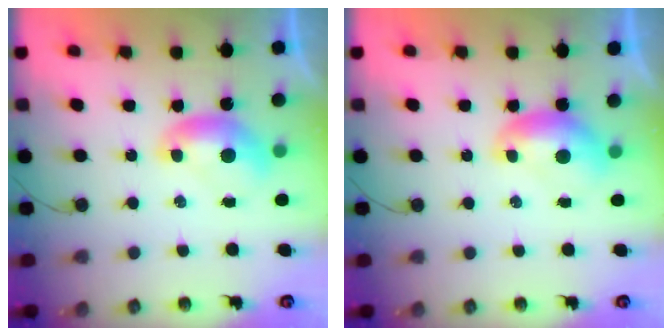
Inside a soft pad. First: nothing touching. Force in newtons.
{"total": 1.1, "press": 1.1, "slide": 0.2}